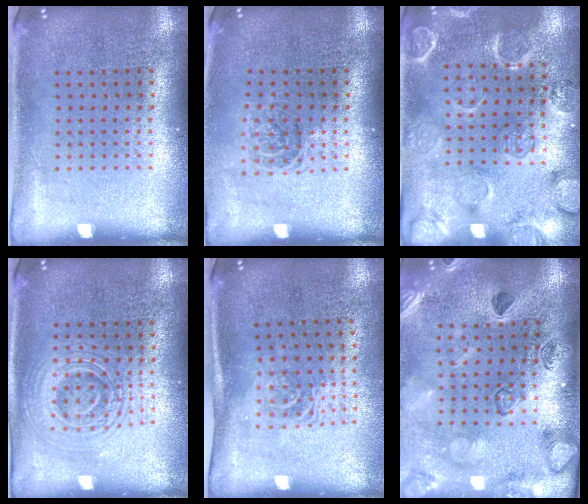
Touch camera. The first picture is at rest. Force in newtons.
{"total": 1.1, "press": 1.0, "slide": 0.5}
{"total": 2.3, "press": 2.2, "slide": 0.6}
{"total": 2.7, "press": 2.7, "slide": 0.5}
{"total": 1.6, "press": 1.2, "slide": 1.0}
{"total": 2.3, "press": 2.3, "slide": 0.5}